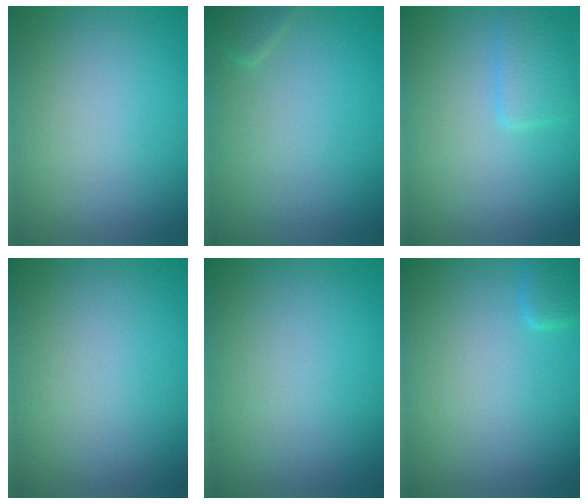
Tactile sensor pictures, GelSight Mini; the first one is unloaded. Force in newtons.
{"total": 1.1, "press": 1.1, "slide": 0.1}
{"total": 2.0, "press": 2.0, "slide": 0.1}
{"total": 0.0}
{"total": 0.0}
{"total": 1.5, "press": 1.5, "slide": 0.1}